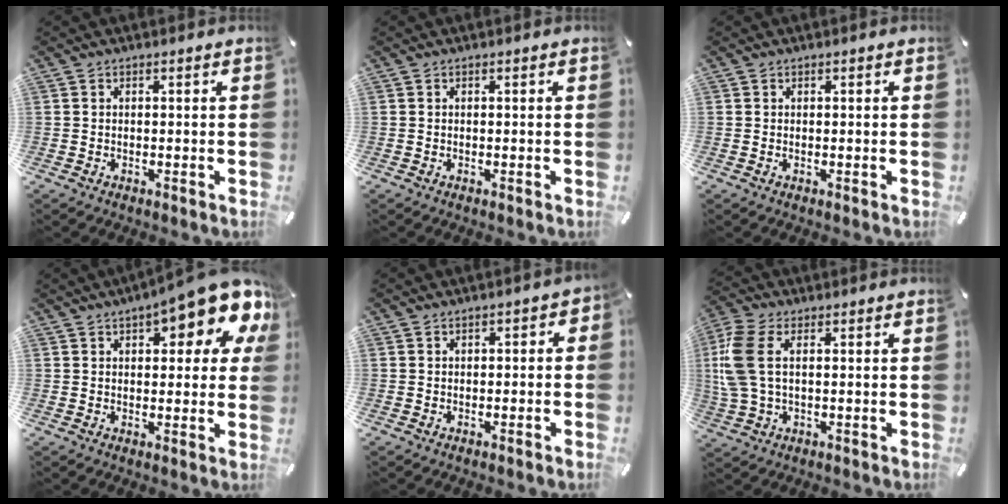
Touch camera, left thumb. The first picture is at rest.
{"total": 0.0}
{"total": 0.0}
{"total": 14.5, "force": [8.2, 5.3, 10.7], "torque": [-0.134, -0.047, 0.134]}
{"total": 1.8, "force": [-0.9, 1.1, 1.0], "torque": [-0.017, 0.007, -0.020]}
{"total": 9.3, "force": [1.8, 5.3, 7.5], "torque": [-0.196, -0.006, 0.027]}